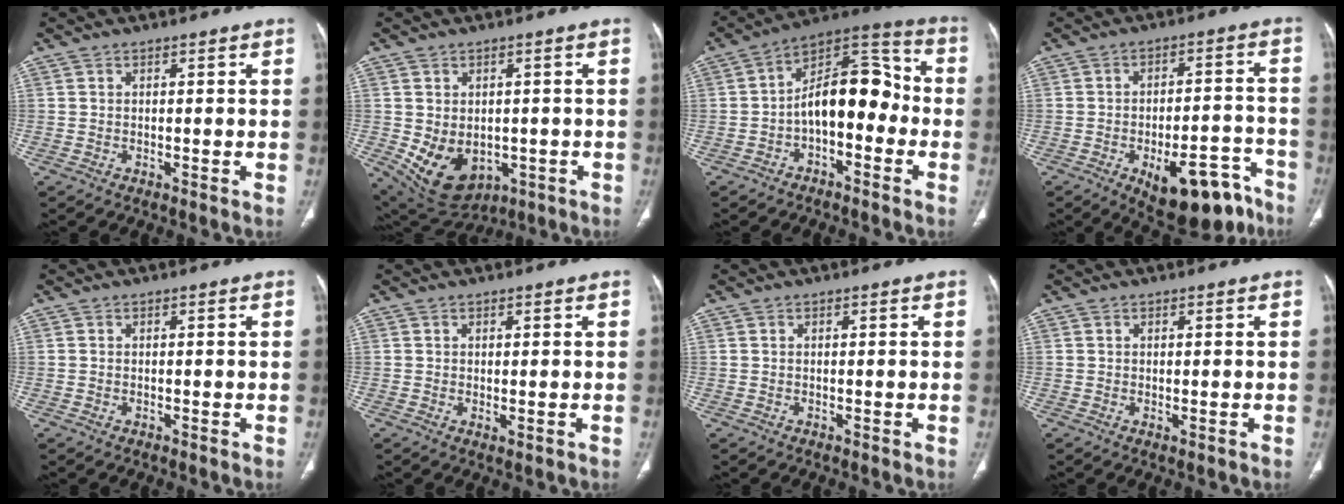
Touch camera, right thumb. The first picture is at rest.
{"total": 11.8, "force": [-2.7, 8.8, 7.4], "torque": [-0.106, -0.005, -0.012]}
{"total": 14.1, "force": [-2.5, 7.9, 11.5], "torque": [-0.148, 0.060, -0.050]}
{"total": 16.4, "force": [-9.6, 7.1, 11.2], "torque": [-0.099, 0.068, -0.124]}
{"total": 0.9, "force": [-0.5, 0.7, 0.3], "torque": [-0.008, 0.003, -0.010]}
{"total": 1.1, "force": [-0.1, 0.5, 1.0], "torque": [-0.021, -0.007, 0.004]}
{"total": 0.0}
{"total": 0.6, "force": [0.0, 0.2, 0.6], "torque": [-0.012, -0.004, 0.002]}